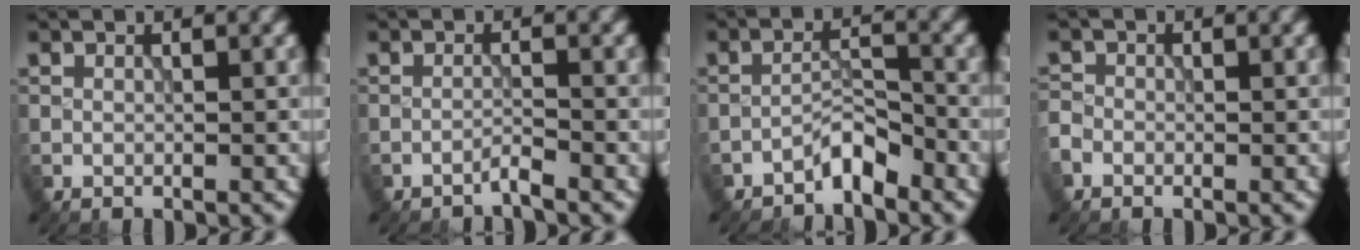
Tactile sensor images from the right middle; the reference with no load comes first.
{"total": 1.1, "force": [-1.0, -0.1, 0.5], "torque": [-0.005, 0.005, -0.026]}
{"total": 2.4, "force": [-2.1, 0.5, 1.0], "torque": [-0.015, 0.013, -0.041]}
{"total": 1.3, "force": [-0.8, 0.9, 0.3], "torque": [-0.004, 0.002, -0.023]}